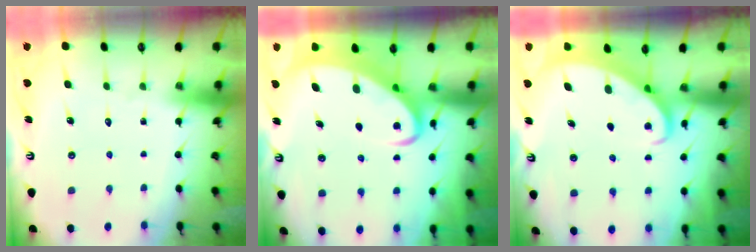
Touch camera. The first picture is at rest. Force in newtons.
{"total": 3.8, "press": 3.8, "slide": 0.5}
{"total": 2.7, "press": 2.7, "slide": 0.3}